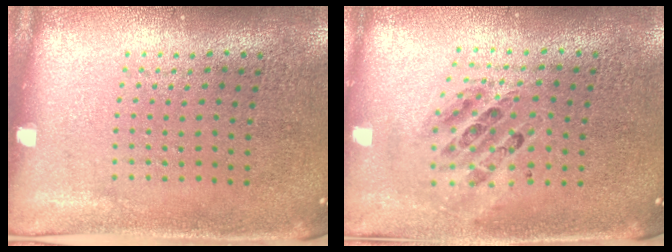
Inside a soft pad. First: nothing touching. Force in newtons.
{"total": 0.6, "press": 0.6, "slide": 0.1}